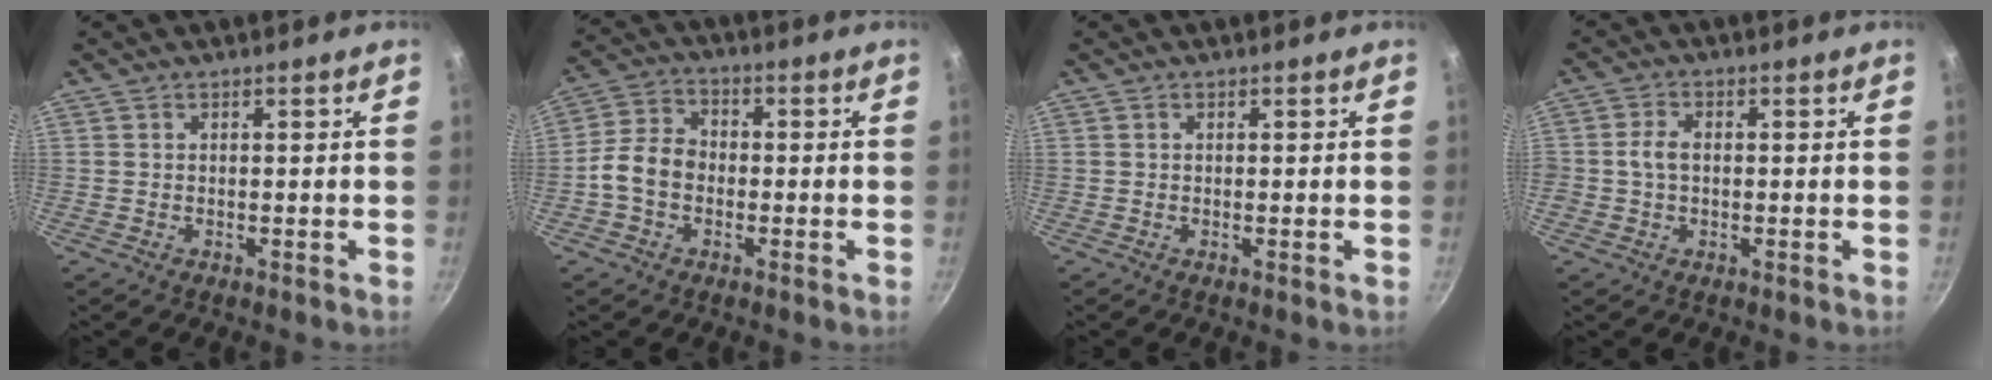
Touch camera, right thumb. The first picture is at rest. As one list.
[{"total": 7.4, "force": [-1.7, 5.6, 4.5], "torque": [-0.067, 0.027, -0.047]}, {"total": 0.5, "force": [-0.1, 0.1, 0.5], "torque": [-0.009, 0.000, -0.004]}, {"total": 3.3, "force": [-0.1, 2.4, 2.3], "torque": [-0.039, 0.011, -0.007]}]